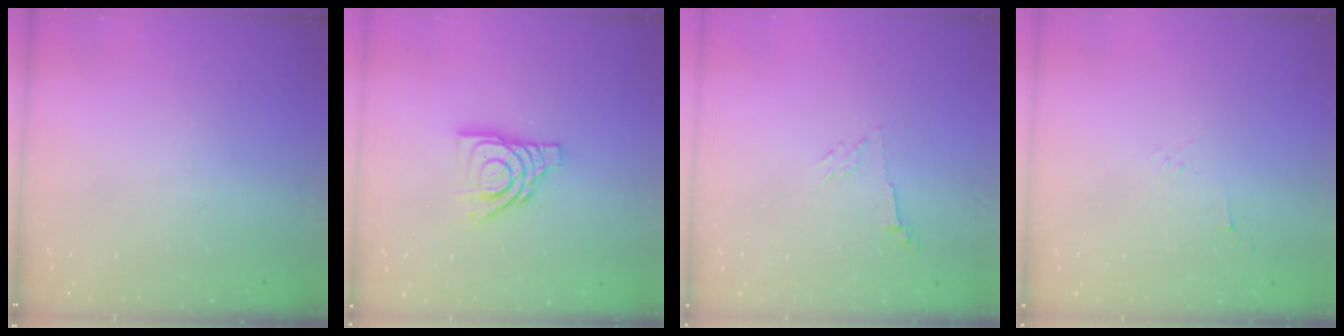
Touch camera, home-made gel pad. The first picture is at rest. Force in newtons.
{"total": 12.9, "press": 12.8, "slide": 1.6}
{"total": 2.8, "press": 2.7, "slide": 0.6}
{"total": 2.8, "press": 2.7, "slide": 0.6}